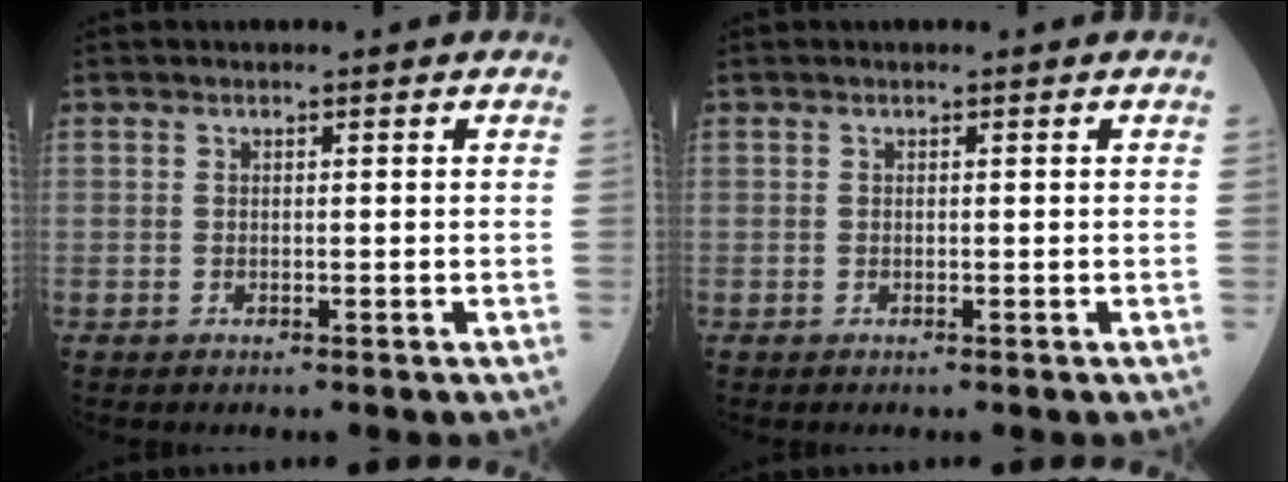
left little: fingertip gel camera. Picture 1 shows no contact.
{"total": 0.0}